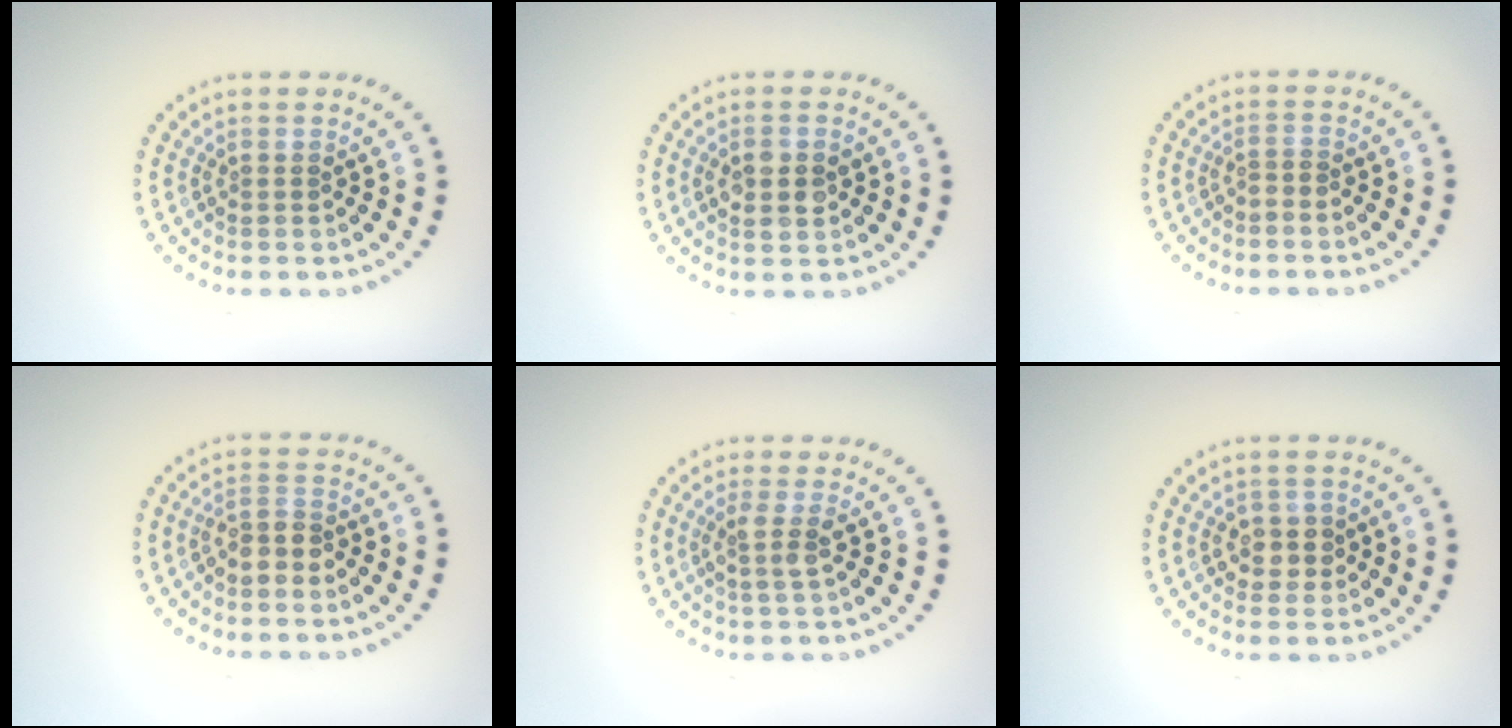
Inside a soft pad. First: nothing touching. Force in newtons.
{"total": 2.3, "press": 2.3, "slide": 0.2}
{"total": 0.5, "press": 0.2, "slide": 0.5}
{"total": 2.1, "press": 1.8, "slide": 1.1}
{"total": 1.8, "press": 1.4, "slide": 1.2}
{"total": 1.9, "press": 1.8, "slide": 0.8}